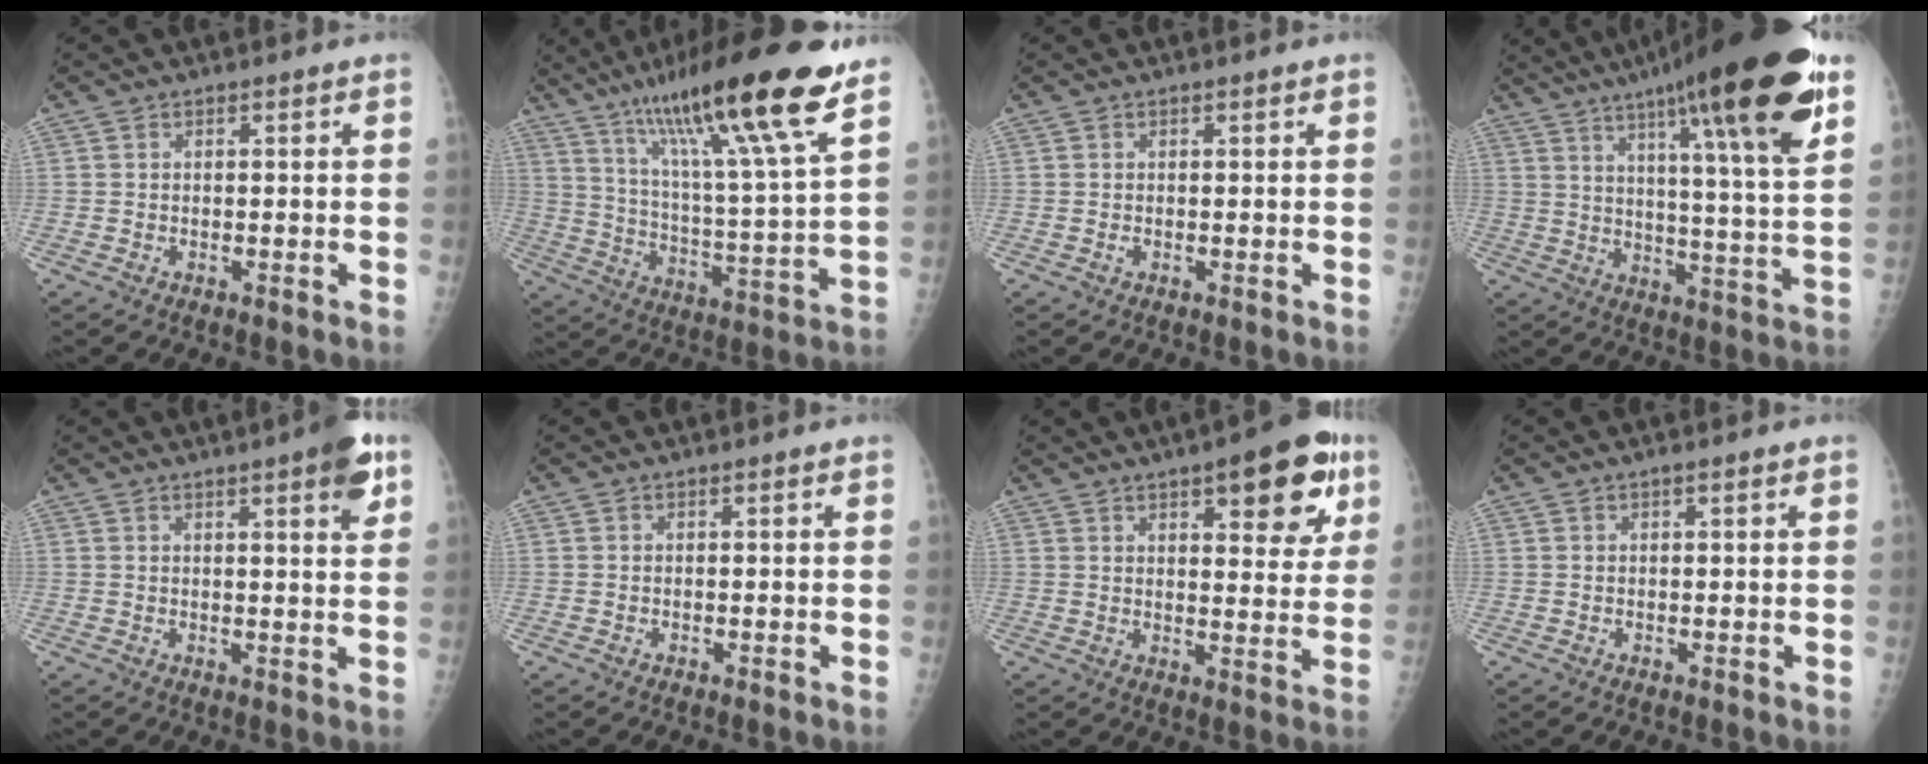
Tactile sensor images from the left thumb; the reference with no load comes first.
{"total": 23.8, "force": [15.2, 2.2, 18.2], "torque": [-0.294, -0.045, 0.253]}
{"total": 0.6, "force": [0.0, 0.4, 0.4], "torque": [-0.006, 0.002, 0.002]}
{"total": 26.1, "force": [14.9, 3.6, 21.1], "torque": [-0.309, -0.039, 0.217]}
{"total": 6.9, "force": [3.6, 1.4, 5.7], "torque": [-0.068, -0.011, 0.042]}
{"total": 0.0}
{"total": 15.2, "force": [7.6, 5.5, 12.0], "torque": [-0.115, -0.021, 0.097]}
{"total": 0.8, "force": [0.4, 0.2, 0.7], "torque": [-0.015, 0.004, 0.007]}